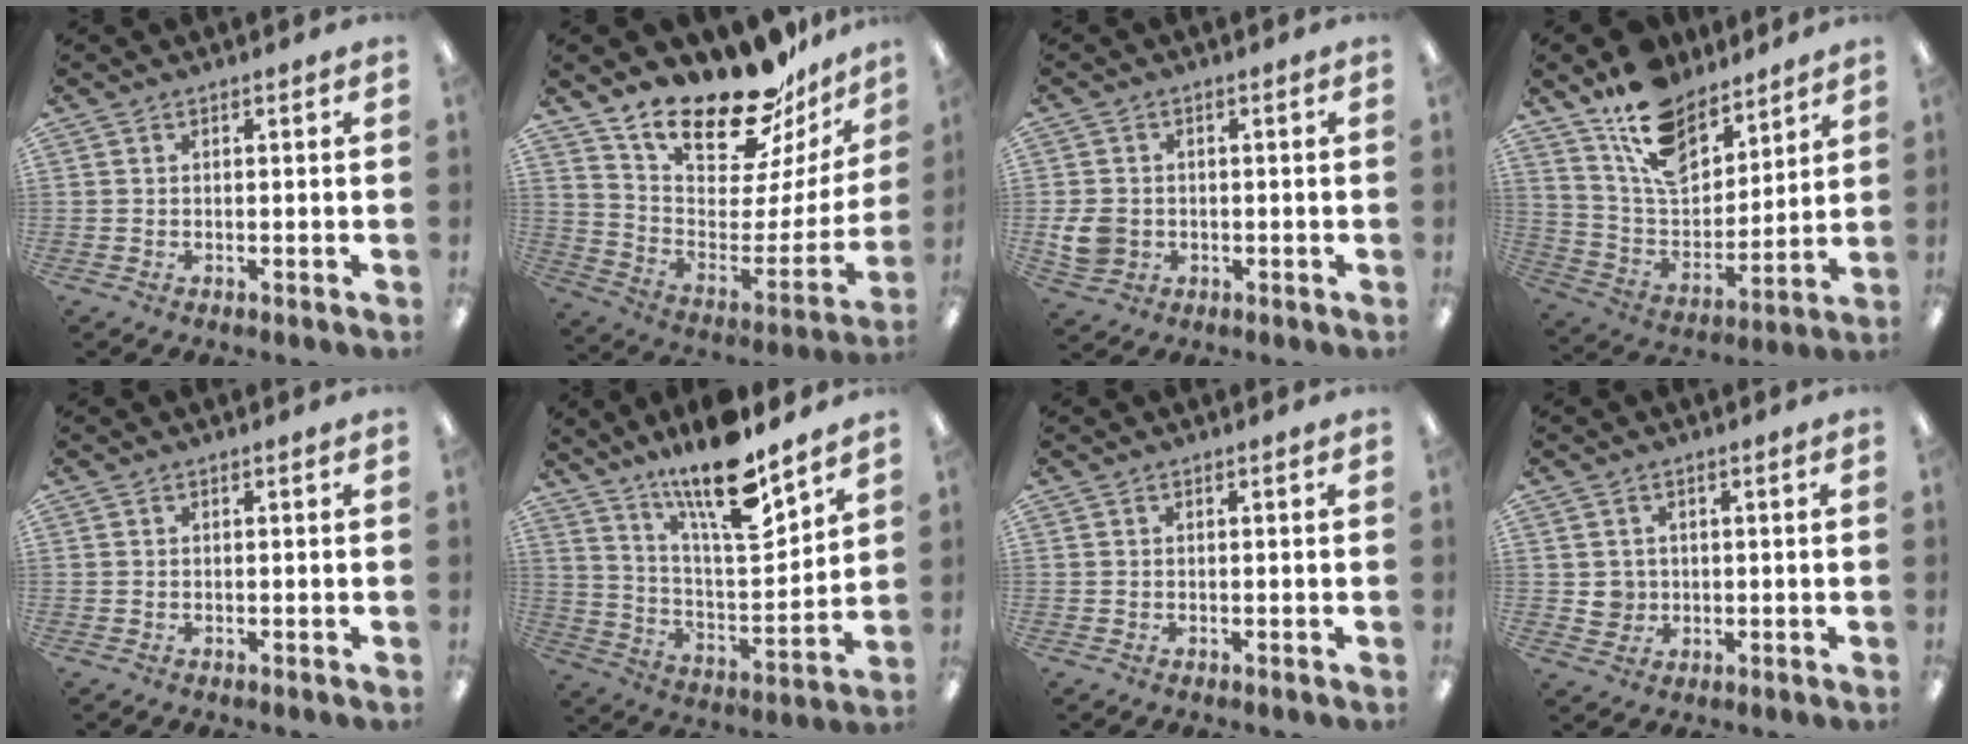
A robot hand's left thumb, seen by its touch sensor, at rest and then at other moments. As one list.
[{"total": 21.9, "force": [18.5, 6.5, 9.8], "torque": [-0.156, -0.143, 0.319]}, {"total": 5.9, "force": [-0.4, 5.1, 2.9], "torque": [-0.065, 0.005, -0.007]}, {"total": 15.7, "force": [11.8, 8.2, 6.5], "torque": [-0.133, -0.069, 0.221]}, {"total": 0.0}, {"total": 17.8, "force": [13.7, 4.2, 10.6], "torque": [-0.185, -0.095, 0.228]}, {"total": 0.0}, {"total": 3.5, "force": [0.6, 3.4, 0.5], "torque": [-0.007, 0.003, 0.011]}]